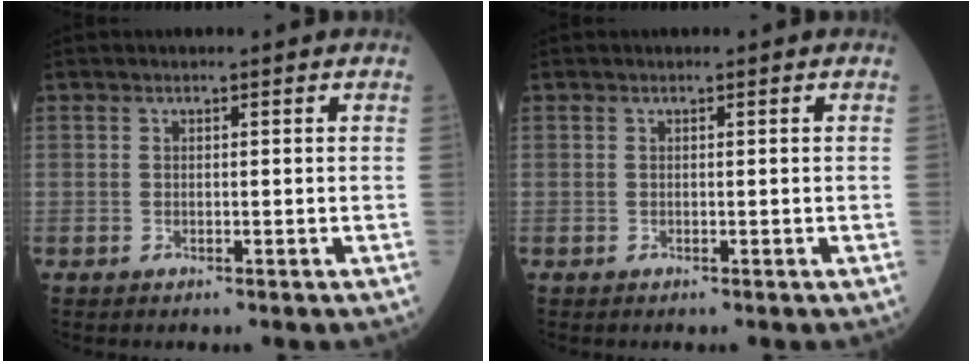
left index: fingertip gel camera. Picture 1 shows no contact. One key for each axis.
{"total": 0.0}